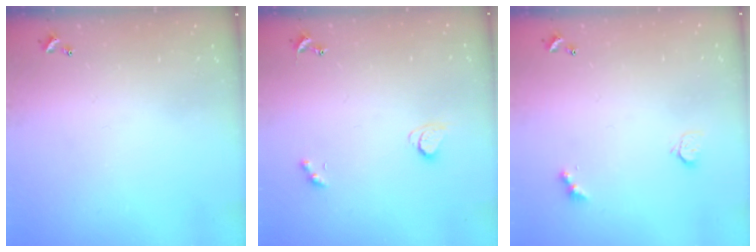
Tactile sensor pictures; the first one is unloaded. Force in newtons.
{"total": 2.3, "press": 2.2, "slide": 0.7}
{"total": 3.5, "press": 3.4, "slide": 0.5}